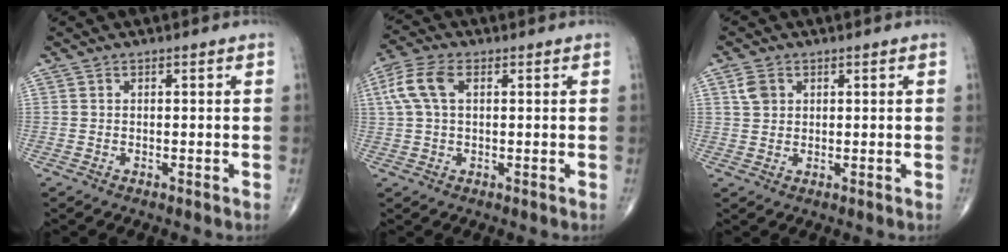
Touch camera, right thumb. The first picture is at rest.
{"total": 7.0, "force": [1.8, 3.9, 5.6], "torque": [-0.139, 0.021, 0.034]}
{"total": 3.2, "force": [1.2, 2.4, 1.6], "torque": [-0.024, 0.000, 0.026]}